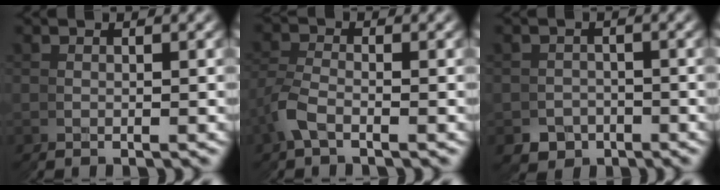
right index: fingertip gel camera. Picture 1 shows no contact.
{"total": 1.6, "force": [-0.6, 1.0, -1.0], "torque": [0.000, 0.008, -0.016]}
{"total": 5.7, "force": [-3.6, 4.3, -0.7], "torque": [0.026, -0.032, -0.054]}